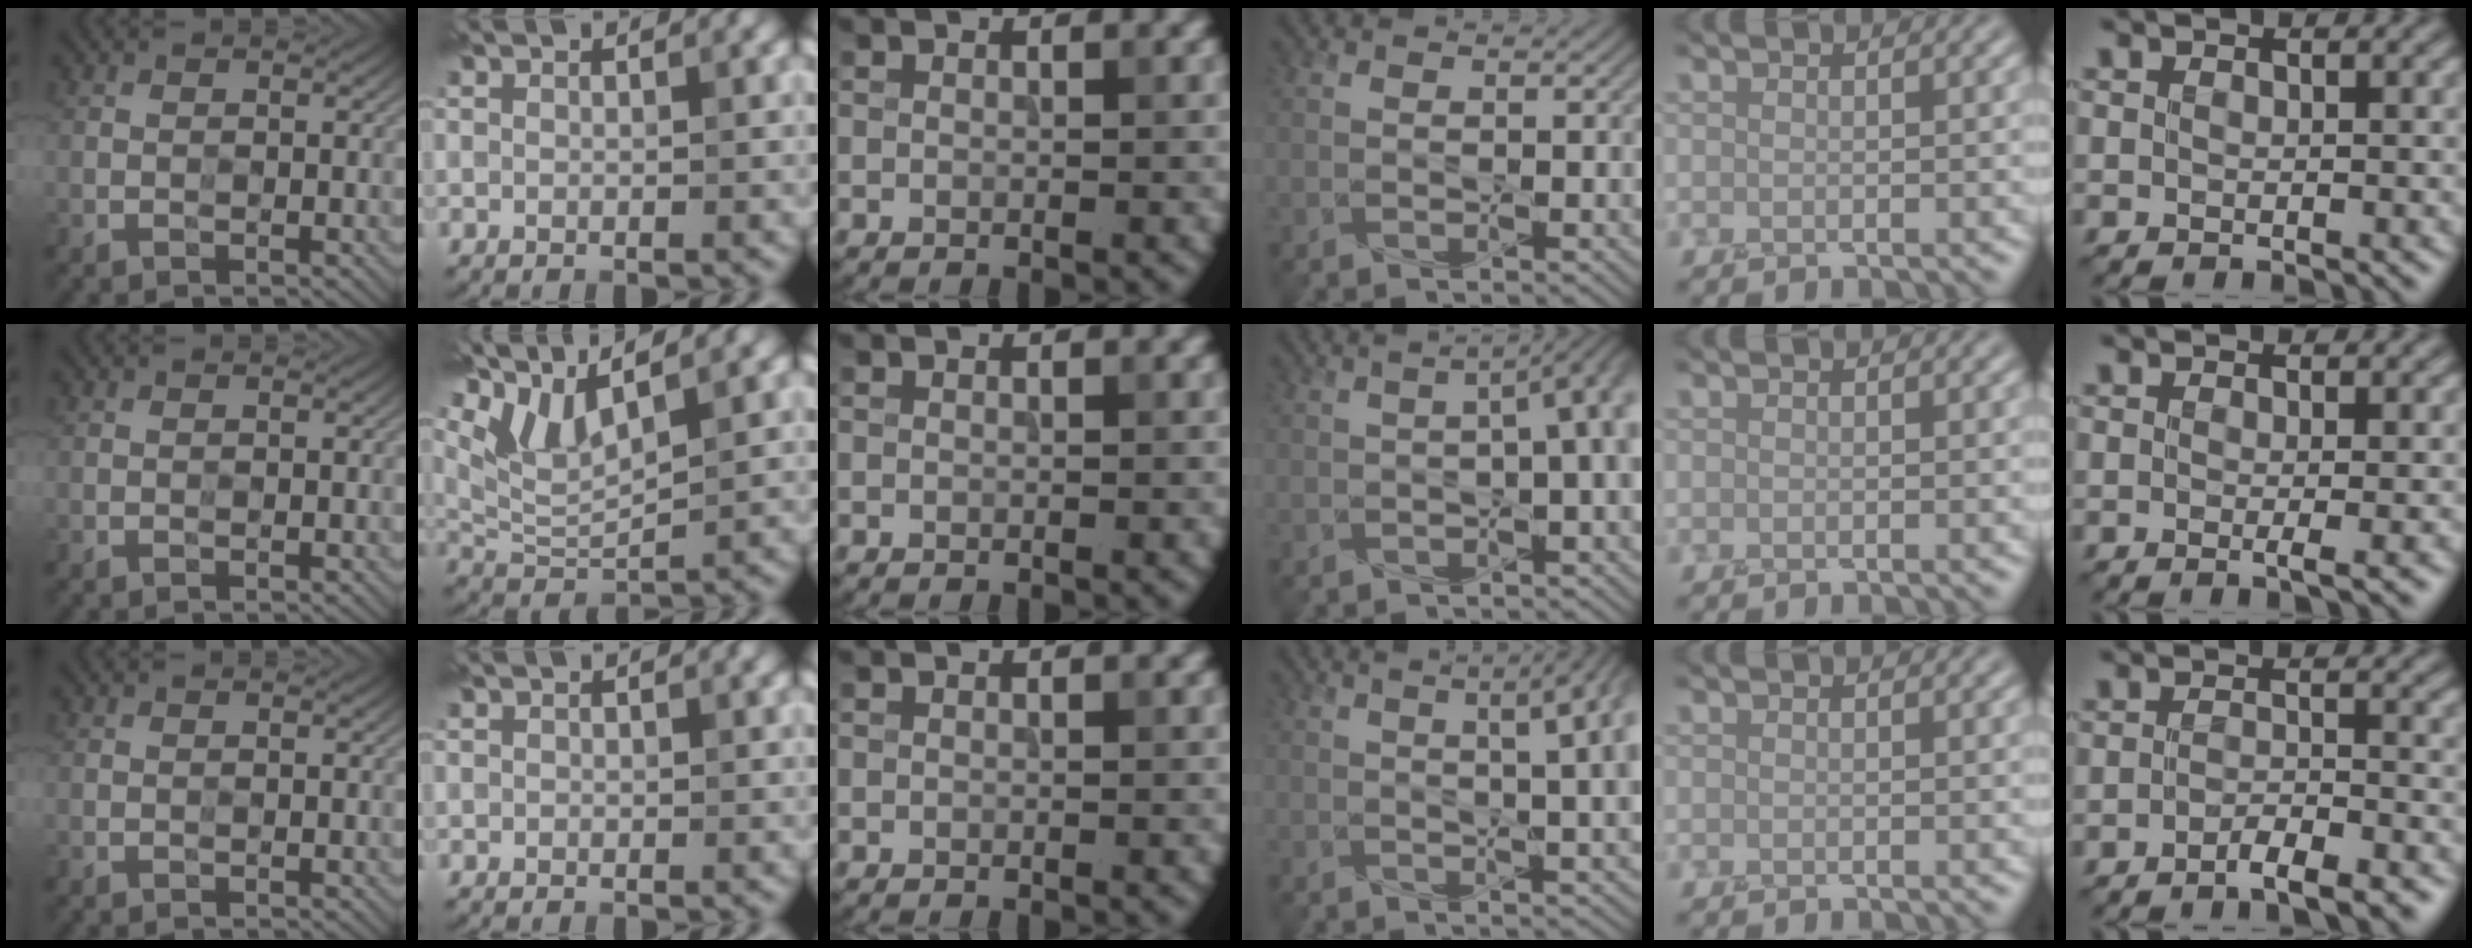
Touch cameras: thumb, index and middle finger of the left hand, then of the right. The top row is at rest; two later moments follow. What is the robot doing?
{"motion": "screw", "object": "organic brewed tea cap"}